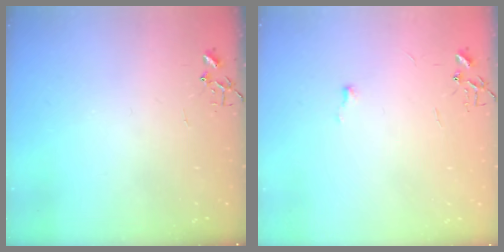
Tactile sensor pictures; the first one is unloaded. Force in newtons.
{"total": 3.5, "press": 3.5, "slide": 0.5}